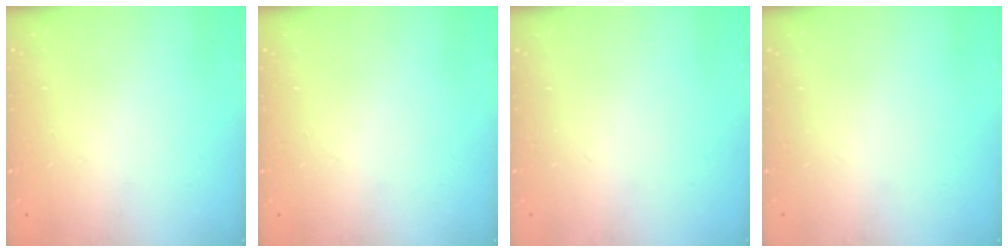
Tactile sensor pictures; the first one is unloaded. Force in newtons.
{"total": 0.0}
{"total": 0.0}
{"total": 0.0}